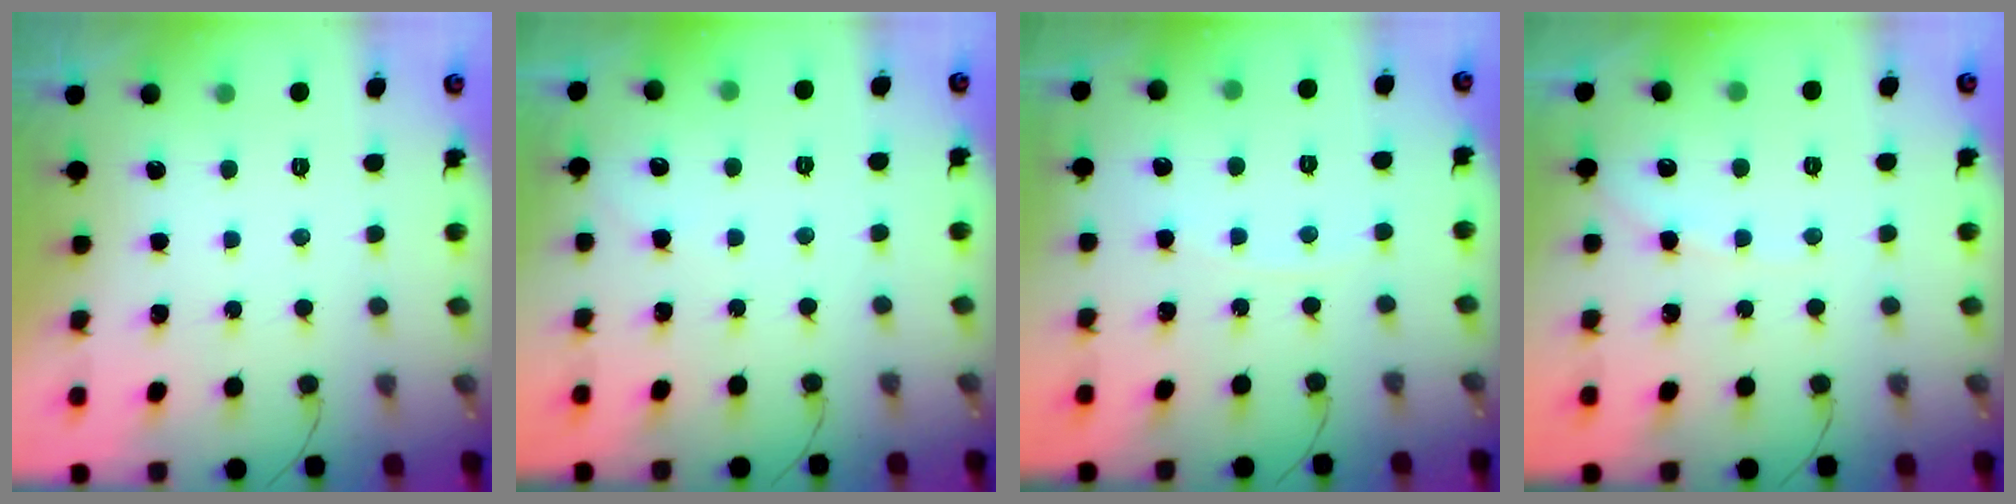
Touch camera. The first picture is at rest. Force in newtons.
{"total": 2.9, "press": 2.9, "slide": 0.4}
{"total": 2.6, "press": 2.6, "slide": 0.2}
{"total": 4.5, "press": 4.4, "slide": 0.4}